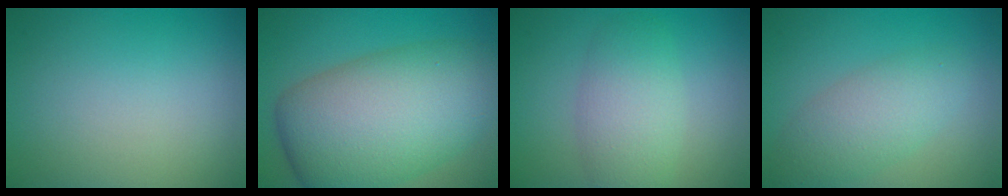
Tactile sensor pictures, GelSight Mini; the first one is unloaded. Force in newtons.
{"total": 11.7, "press": 11.7, "slide": 0.4}
{"total": 4.5, "press": 4.5, "slide": 0.3}
{"total": 3.8, "press": 3.8, "slide": 0.1}